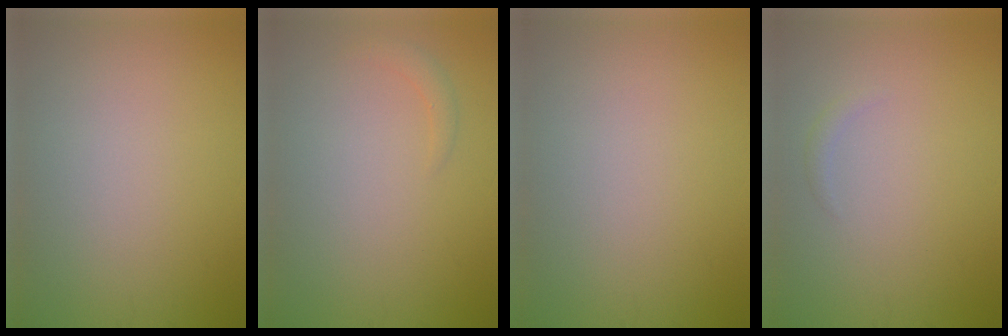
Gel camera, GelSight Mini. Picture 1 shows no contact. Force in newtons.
{"total": 1.1, "press": 1.1, "slide": 0.1}
{"total": 0.0}
{"total": 0.7, "press": 0.7, "slide": 0.1}